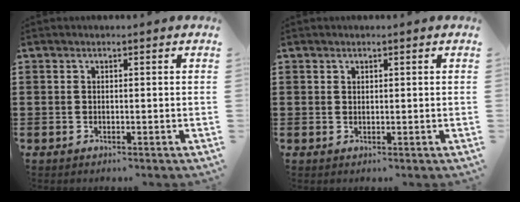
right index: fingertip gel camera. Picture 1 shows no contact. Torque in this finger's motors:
{"motor_torque": [-0.47, 0.56, -0.02, -0.01]}